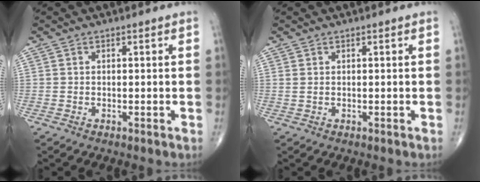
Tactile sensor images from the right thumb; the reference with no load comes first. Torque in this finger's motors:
{"motor_torque": [0.33, 0.27, 0.07, -0.08, -0.04]}